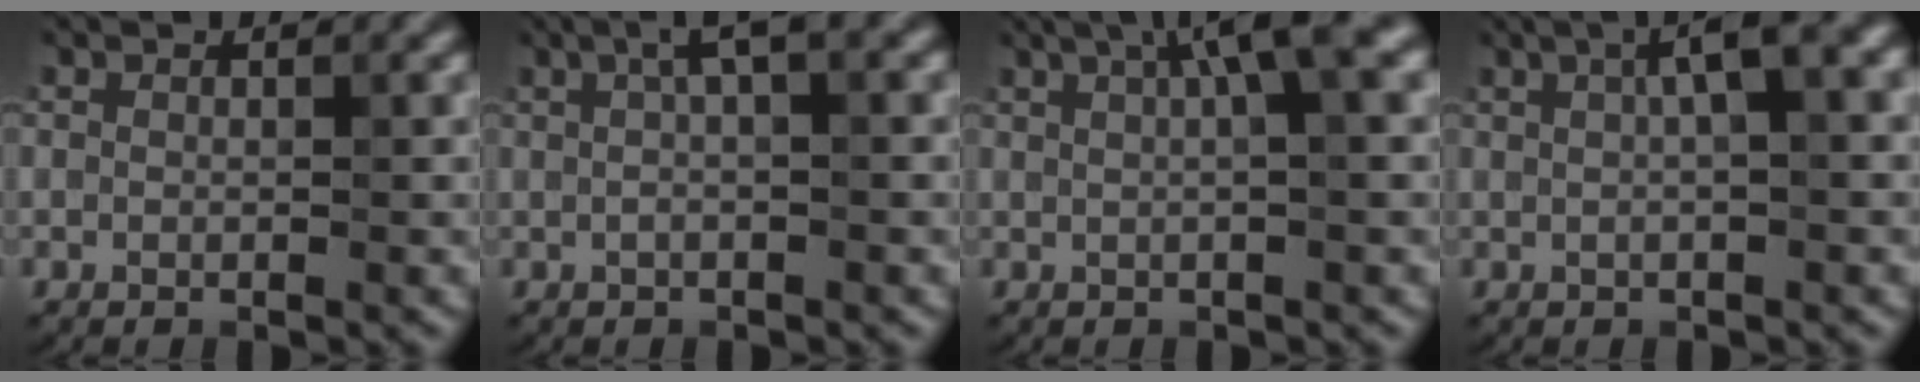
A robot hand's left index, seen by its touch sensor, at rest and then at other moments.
{"total": 3.1, "force": [1.1, 0.6, 2.9], "torque": [-0.048, 0.012, 0.015]}
{"total": 6.4, "force": [2.4, 1.5, 5.8], "torque": [-0.061, 0.024, 0.032]}
{"total": 5.0, "force": [1.6, 1.2, 4.7], "torque": [-0.068, 0.015, 0.021]}